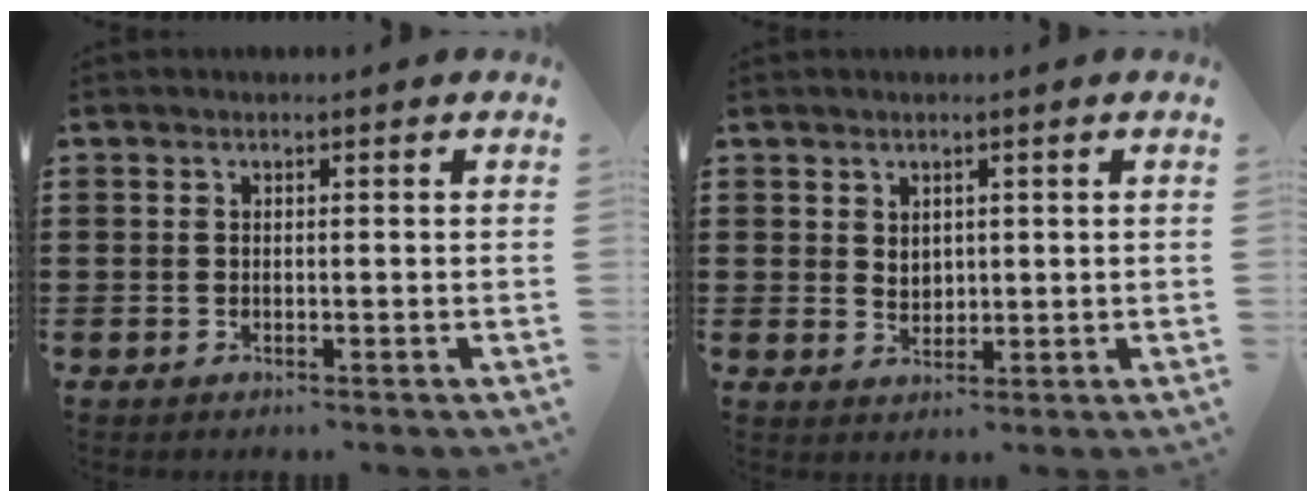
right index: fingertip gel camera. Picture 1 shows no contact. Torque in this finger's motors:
{"motor_torque": [0.47, 0.00, 0.06, 0.04]}